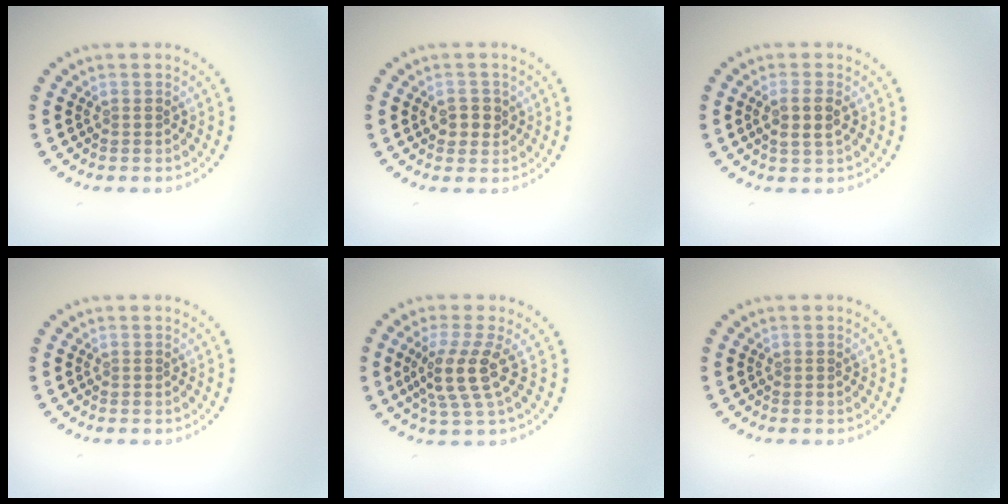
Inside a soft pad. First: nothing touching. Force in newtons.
{"total": 2.1, "press": 2.0, "slide": 0.4}
{"total": 2.3, "press": 2.2, "slide": 0.7}
{"total": 0.0}
{"total": 3.8, "press": 2.9, "slide": 2.5}
{"total": 0.0}